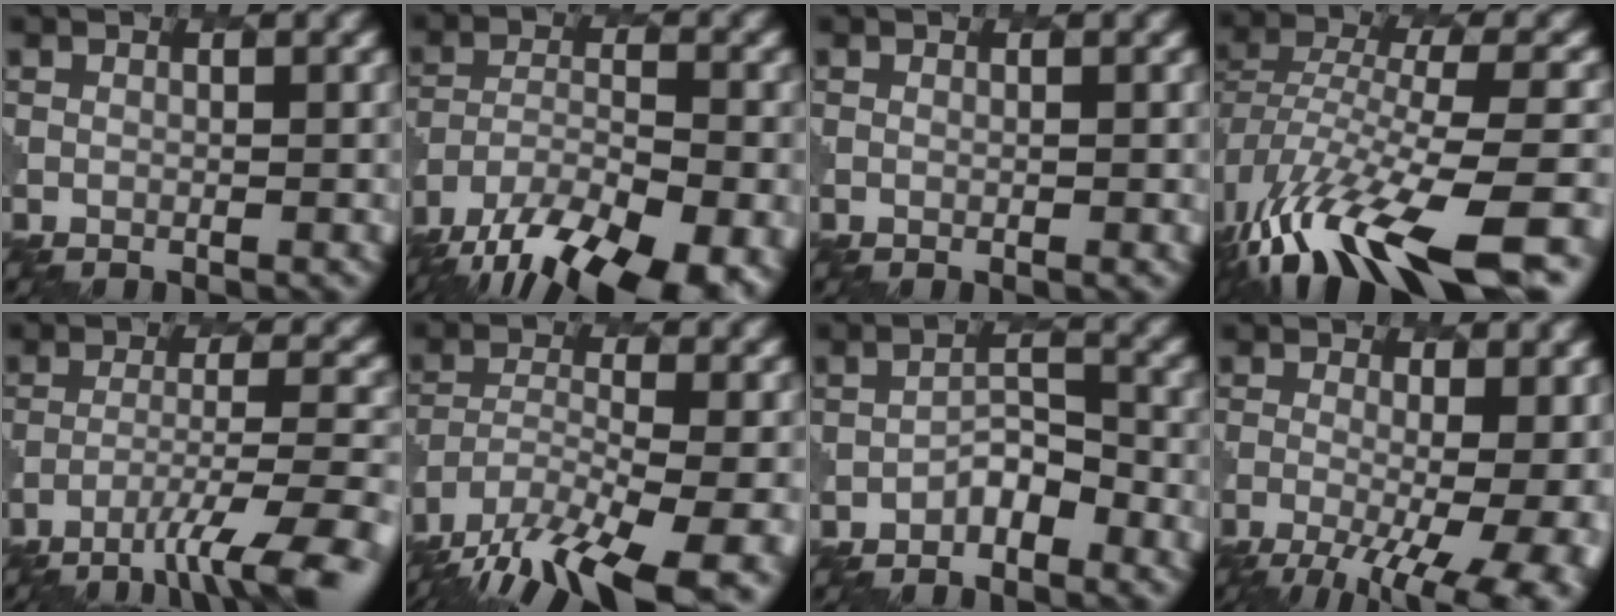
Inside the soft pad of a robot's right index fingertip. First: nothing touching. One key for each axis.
{"total": 16.9, "fx": -12.6, "fy": 7.2, "fz": 8.6, "tx": -0.144, "ty": -0.031, "tz": -0.168}
{"total": 0.6, "fx": 0.1, "fy": 0.2, "fz": 0.6, "tx": -0.003, "ty": 0.001, "tz": 0.003}
{"total": 13.3, "fx": -8.4, "fy": 4.5, "fz": 9.3, "tx": -0.204, "ty": -0.006, "tz": -0.134}
{"total": 8.1, "fx": -5.5, "fy": 1.4, "fz": 5.8, "tx": -0.098, "ty": 0.004, "tz": -0.081}
{"total": 15.3, "fx": -12.3, "fy": 4.7, "fz": 7.9, "tx": -0.162, "ty": -0.046, "tz": -0.176}
{"total": 1.9, "fx": -1.5, "fy": 0.8, "fz": 0.7, "tx": -0.015, "ty": 0.012, "tz": -0.028}
{"total": 12.2, "fx": -3.7, "fy": 5.8, "fz": 10.1, "tx": -0.127, "ty": -0.017, "tz": -0.036}